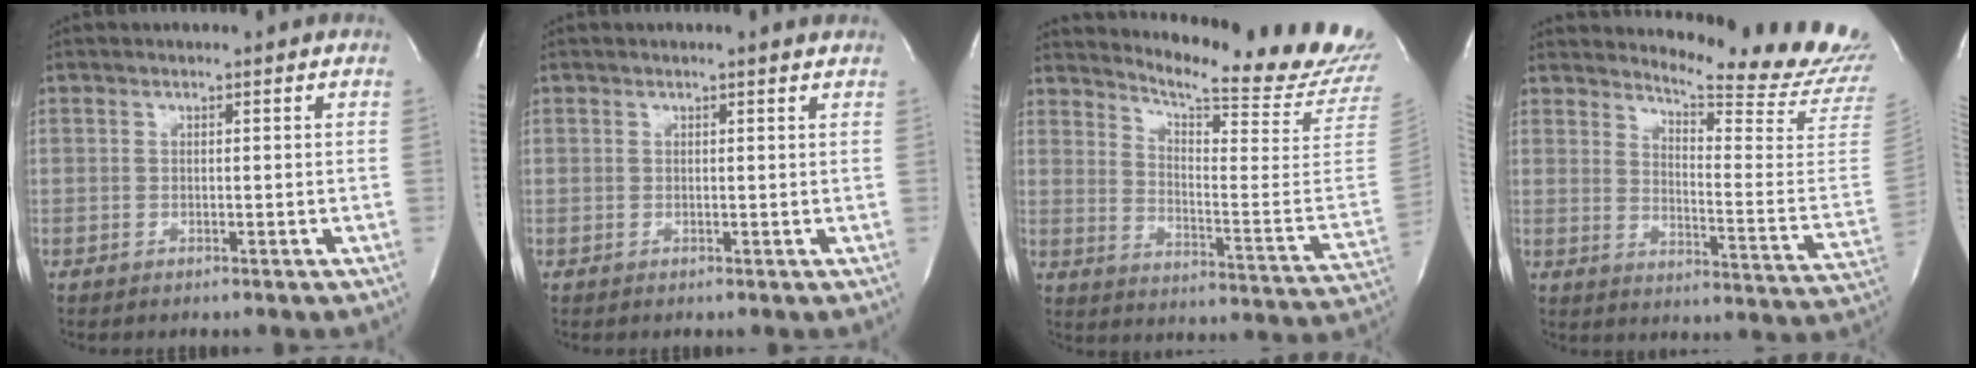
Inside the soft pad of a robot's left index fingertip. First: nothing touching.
{"total": 1.0, "force": [0.9, -0.1, 0.4], "torque": [-0.015, 0.000, 0.008]}
{"total": 22.1, "force": [20.9, 0.0, 7.1], "torque": [-0.122, -0.135, 0.256]}
{"total": 19.0, "force": [18.4, -0.6, 4.4], "torque": [-0.078, -0.156, 0.215]}